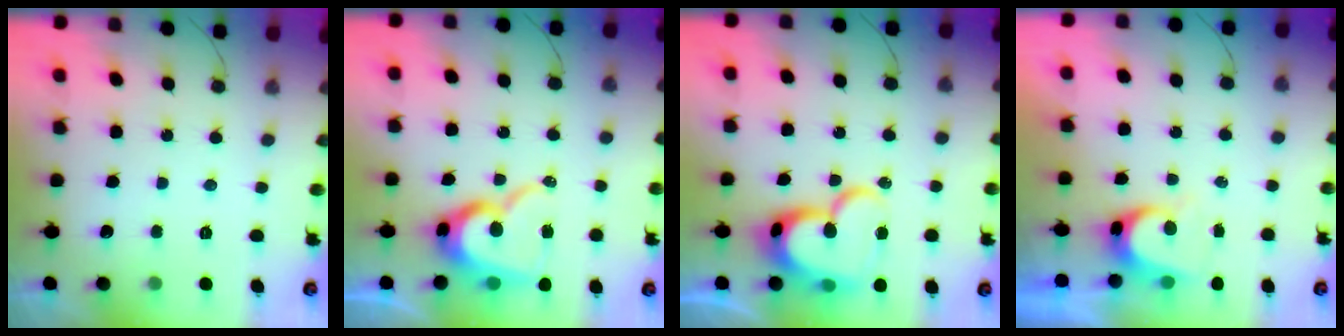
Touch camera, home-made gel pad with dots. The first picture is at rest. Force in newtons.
{"total": 14.1, "press": 14.0, "slide": 1.5}
{"total": 20.2, "press": 20.1, "slide": 2.3}
{"total": 5.9, "press": 5.9, "slide": 0.5}